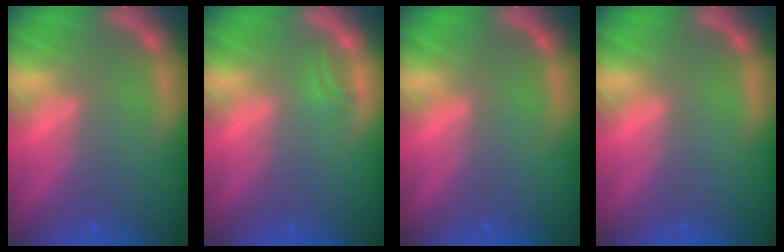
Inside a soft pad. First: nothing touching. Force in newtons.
{"total": 0.9}
{"total": 0.0}
{"total": 0.0}